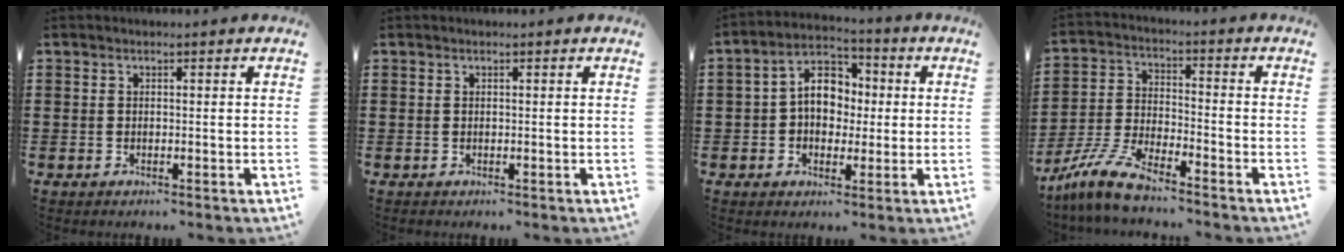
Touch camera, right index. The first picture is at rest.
{"total": 0.0}
{"total": 7.9, "force": [0.3, 5.6, 5.5], "torque": [-0.102, 0.013, 0.000]}
{"total": 8.1, "force": [-7.1, 1.1, 3.8], "torque": [-0.095, 0.000, -0.141]}